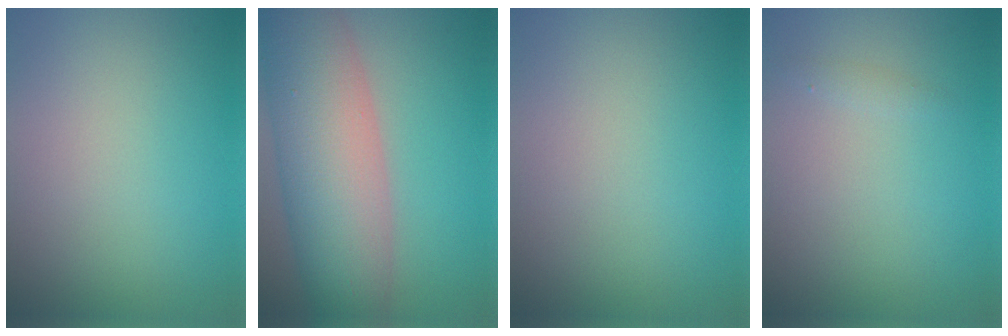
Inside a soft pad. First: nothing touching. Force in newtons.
{"total": 11.8, "press": 11.8, "slide": 0.6}
{"total": 0.0}
{"total": 0.6, "press": 0.6, "slide": 0.0}